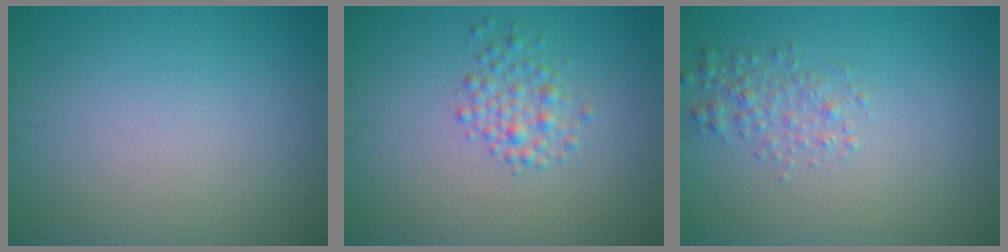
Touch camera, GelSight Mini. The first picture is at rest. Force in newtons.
{"total": 2.2, "press": 2.2, "slide": 0.1}
{"total": 1.8, "press": 1.8, "slide": 0.0}